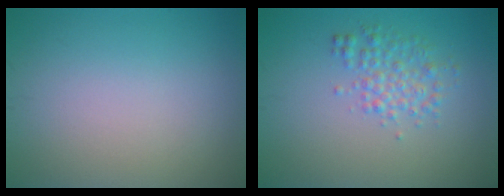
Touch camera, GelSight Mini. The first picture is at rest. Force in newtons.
{"total": 2.5, "press": 2.5, "slide": 0.0}